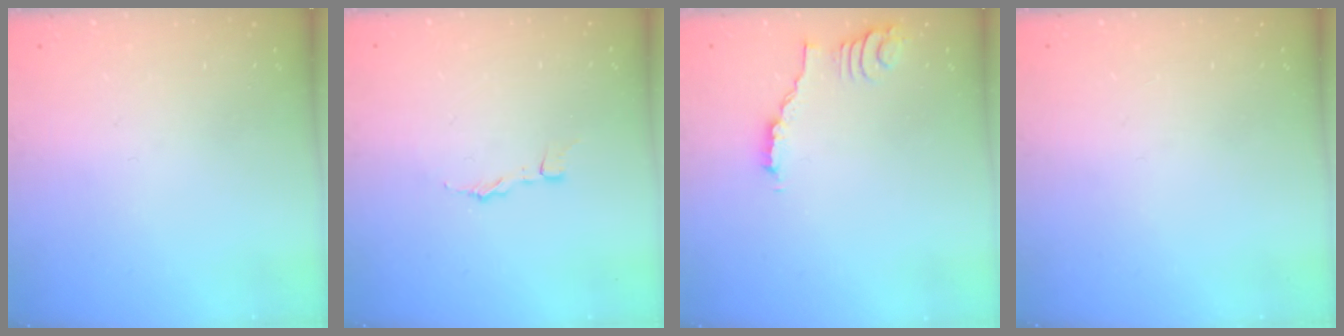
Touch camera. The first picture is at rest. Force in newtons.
{"total": 1.6, "press": 1.6, "slide": 0.1}
{"total": 2.0, "press": 2.0, "slide": 0.5}
{"total": 1.5, "press": 1.5, "slide": 0.1}